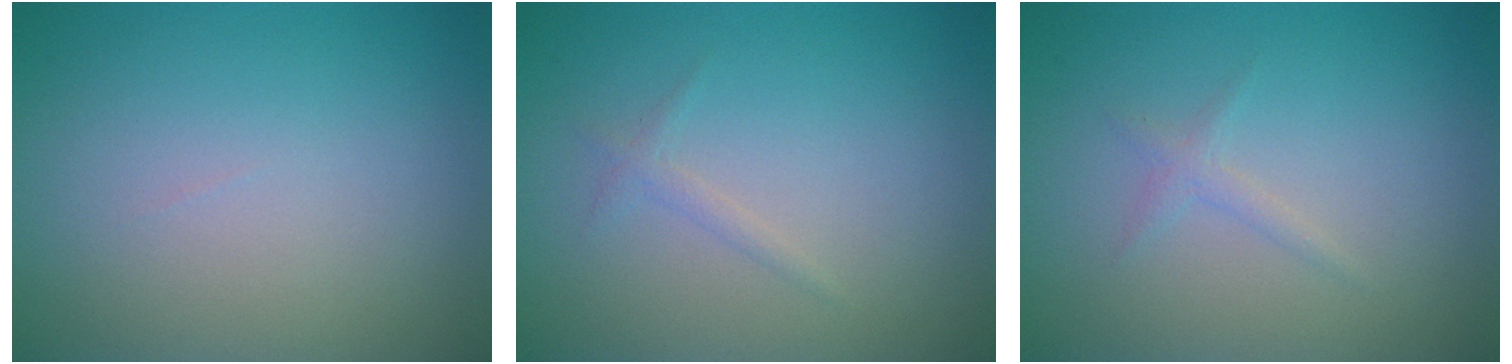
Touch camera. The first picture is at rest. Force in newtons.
{"total": 0.8, "press": 0.8, "slide": 0.1}
{"total": 0.9, "press": 0.9, "slide": 0.1}